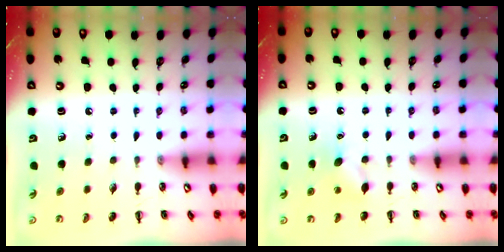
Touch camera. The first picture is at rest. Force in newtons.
{"total": 4.8, "press": 4.6, "slide": 1.2}